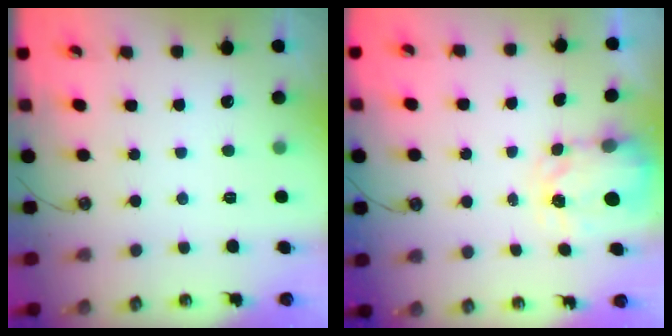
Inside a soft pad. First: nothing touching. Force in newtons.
{"total": 3.5, "press": 3.5, "slide": 0.5}